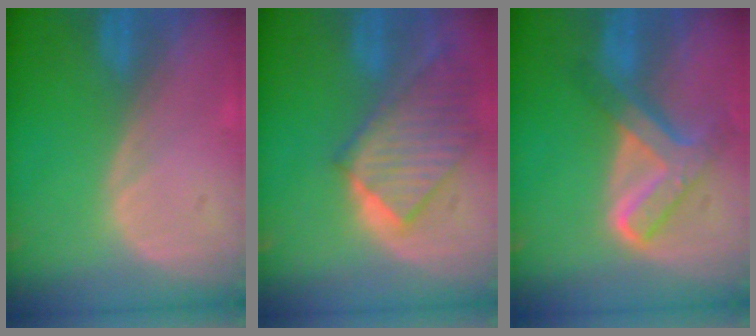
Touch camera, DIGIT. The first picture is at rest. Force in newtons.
{"total": 9.5, "press": 8.3, "slide": 4.7}
{"total": 8.0, "press": 6.8, "slide": 4.3}